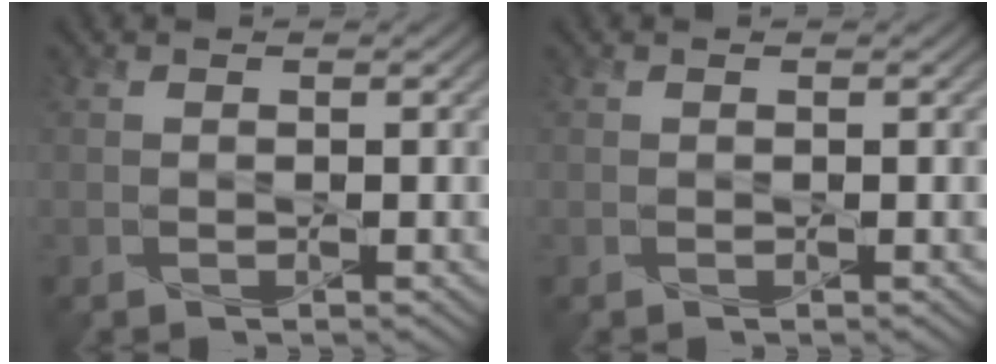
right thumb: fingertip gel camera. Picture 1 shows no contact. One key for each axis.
{"total": 0.0}